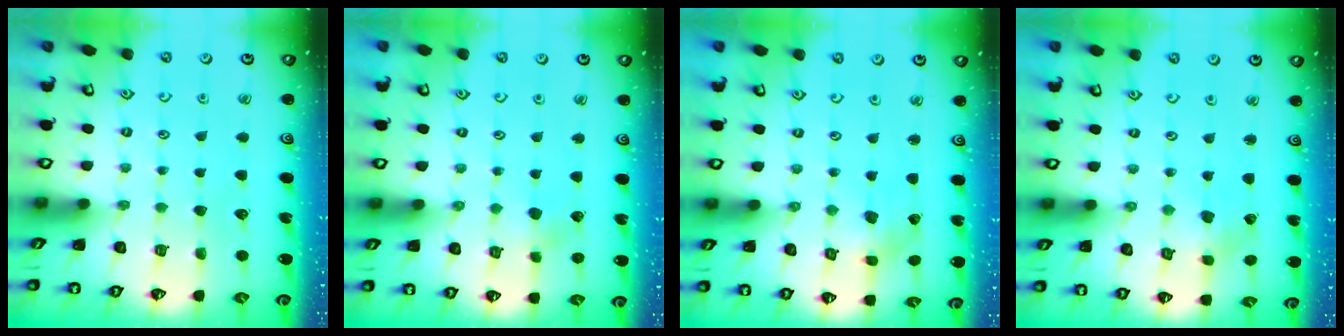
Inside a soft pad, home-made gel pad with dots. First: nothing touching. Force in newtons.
{"total": 2.9, "press": 2.8, "slide": 0.9}
{"total": 2.5, "press": 2.4, "slide": 0.5}
{"total": 0.9, "press": 0.9, "slide": 0.2}